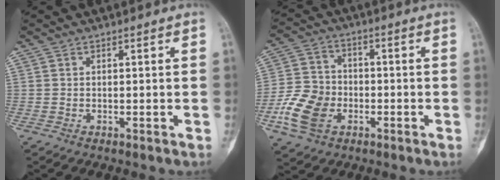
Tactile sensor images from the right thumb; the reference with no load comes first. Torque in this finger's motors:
{"motor_torque": [0.02, 0.23, 0.51, -0.16, 0.12]}